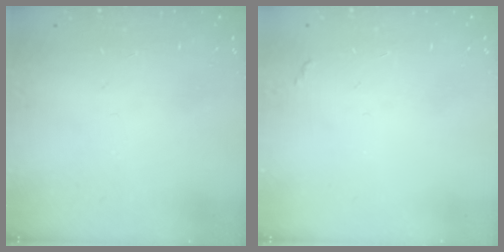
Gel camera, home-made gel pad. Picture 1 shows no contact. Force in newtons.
{"total": 2.8, "press": 2.8, "slide": 0.4}